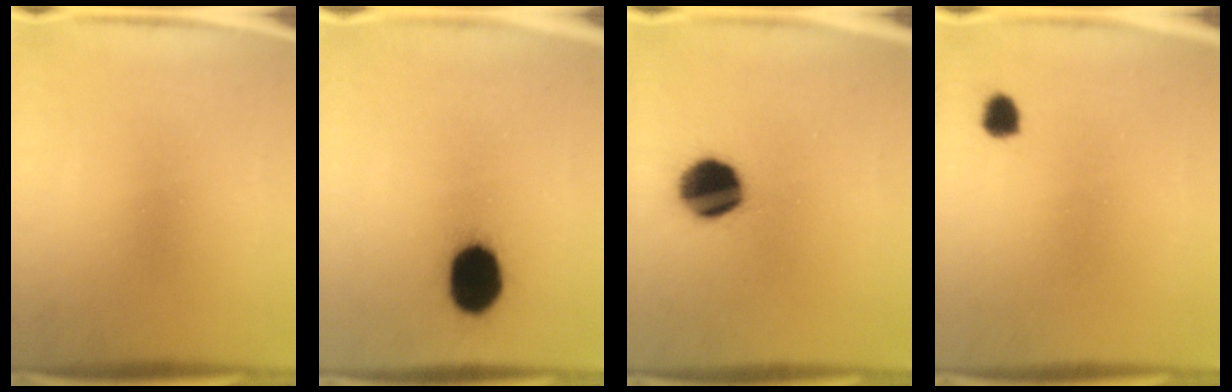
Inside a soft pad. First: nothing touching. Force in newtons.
{"total": 16.2}
{"total": 13.4}
{"total": 2.4}